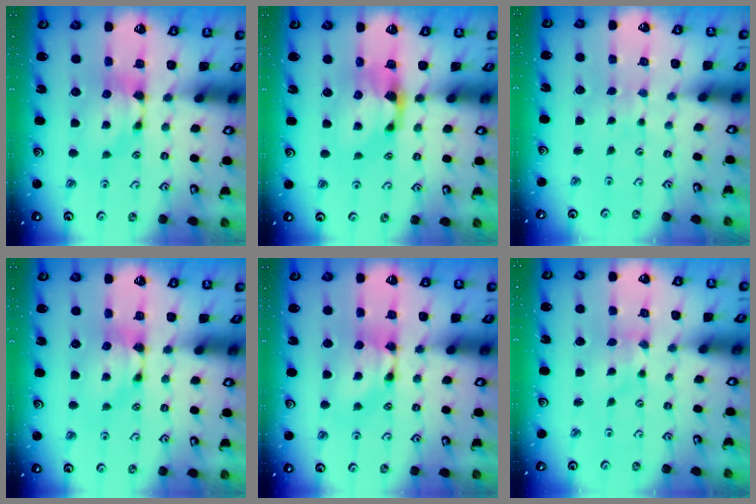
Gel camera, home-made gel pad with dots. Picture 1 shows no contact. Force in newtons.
{"total": 1.2, "press": 0.9, "slide": 0.9}
{"total": 3.8, "press": 3.8, "slide": 0.2}
{"total": 0.0}
{"total": 1.4, "press": 1.4, "slide": 0.1}
{"total": 2.6, "press": 2.4, "slide": 0.8}